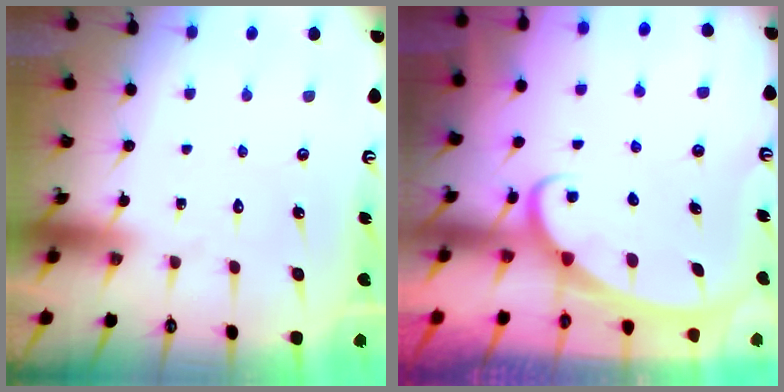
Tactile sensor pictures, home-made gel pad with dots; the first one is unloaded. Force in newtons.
{"total": 2.6, "press": 2.5, "slide": 0.3}